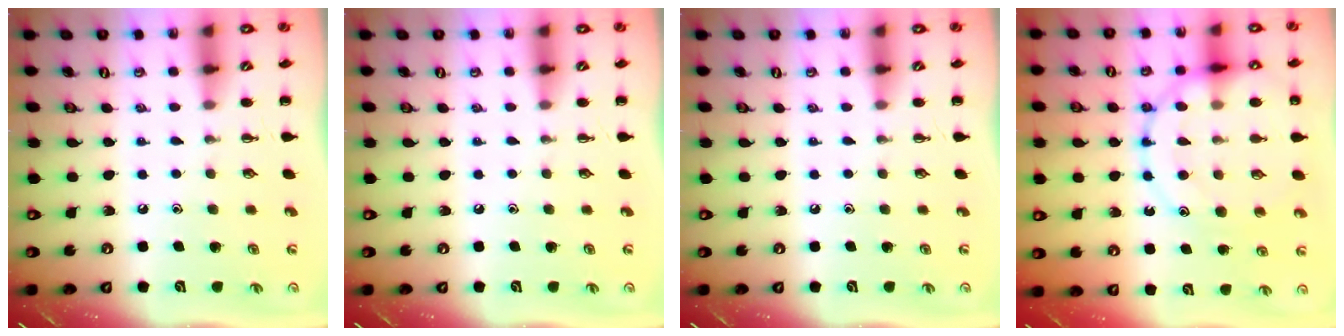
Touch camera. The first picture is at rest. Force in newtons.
{"total": 0.0}
{"total": 0.0}
{"total": 18.4, "press": 18.3, "slide": 2.2}